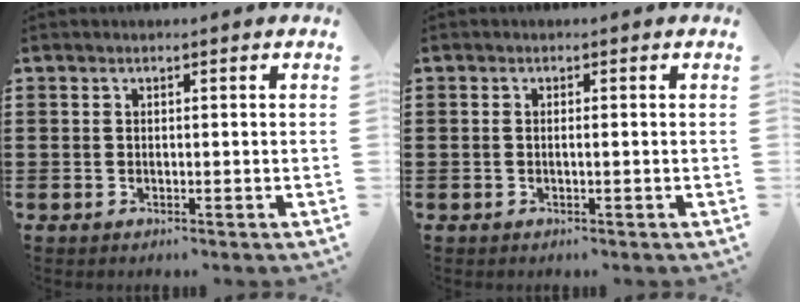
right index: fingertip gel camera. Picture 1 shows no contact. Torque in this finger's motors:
{"motor_torque": [-0.19, 0.24, 0.06, -0.01]}